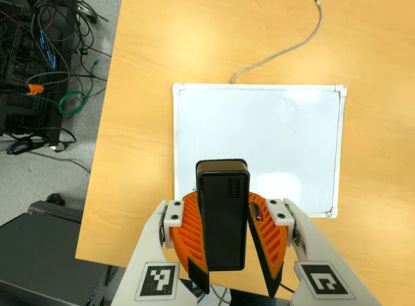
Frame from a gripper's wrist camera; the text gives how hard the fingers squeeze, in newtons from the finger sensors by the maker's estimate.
{"total": 10.9, "left": 10.6, "right": 11.2}